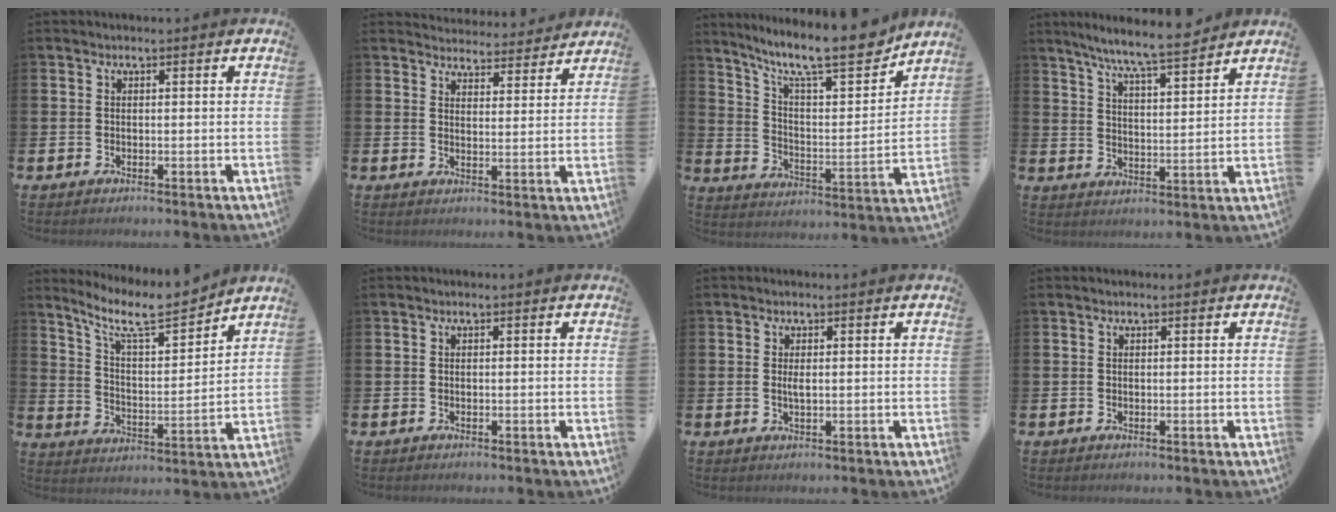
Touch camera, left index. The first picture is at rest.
{"total": 4.2, "force": [4.1, 0.9, -0.2], "torque": [0.002, -0.035, 0.069]}
{"total": 13.2, "force": [10.9, 2.9, 6.8], "torque": [-0.139, -0.070, 0.181]}
{"total": 7.8, "force": [7.3, -0.1, 2.8], "torque": [-0.078, -0.040, 0.128]}
{"total": 8.9, "force": [7.9, 1.8, 3.7], "torque": [-0.096, -0.049, 0.137]}
{"total": 0.0}
{"total": 1.3, "force": [0.2, 0.4, 1.2], "torque": [-0.019, 0.001, 0.002]}
{"total": 0.0}